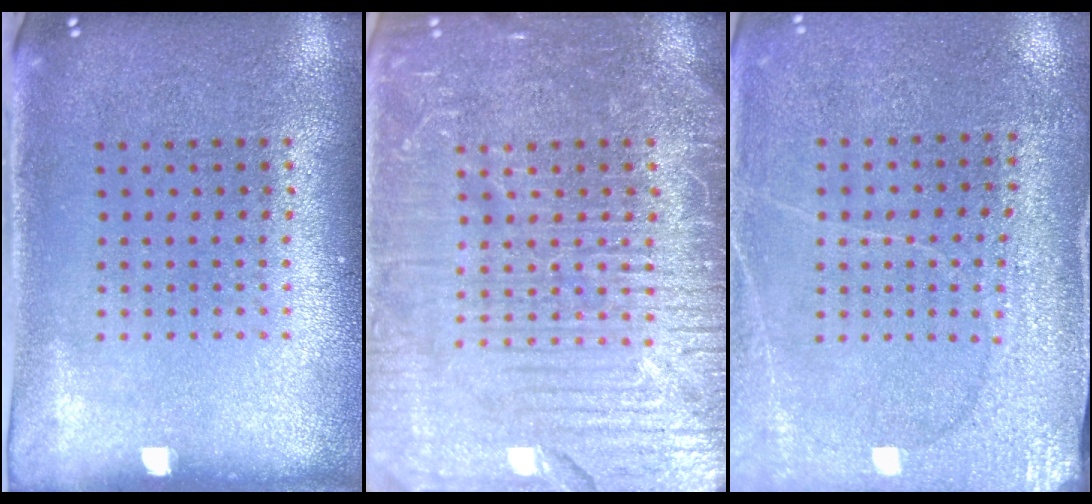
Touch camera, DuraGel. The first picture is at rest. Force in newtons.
{"total": 7.2, "press": 7.2, "slide": 0.9}
{"total": 2.9, "press": 2.9, "slide": 0.2}